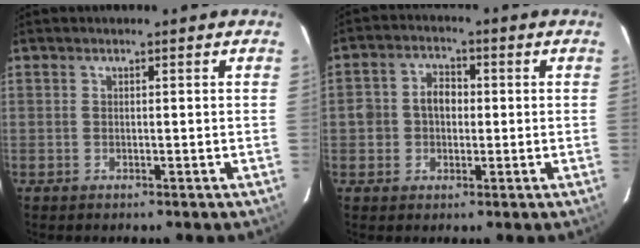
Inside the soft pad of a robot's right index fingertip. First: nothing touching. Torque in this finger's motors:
{"motor_torque": [0.14, -0.06, 0.11, 0.05]}